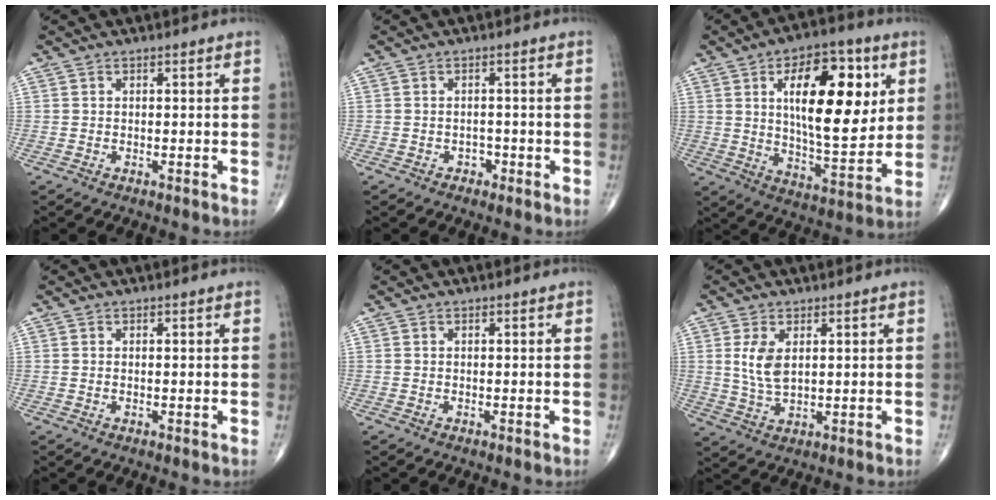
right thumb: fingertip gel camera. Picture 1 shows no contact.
{"total": 1.6, "force": [-0.8, 1.2, 0.5], "torque": [0.000, 0.005, -0.014]}
{"total": 20.6, "force": [5.6, 9.4, 17.4], "torque": [-0.225, -0.025, 0.088]}
{"total": 0.0}
{"total": 0.0}
{"total": 5.8, "force": [1.5, 3.0, 4.7], "torque": [-0.092, -0.010, 0.036]}